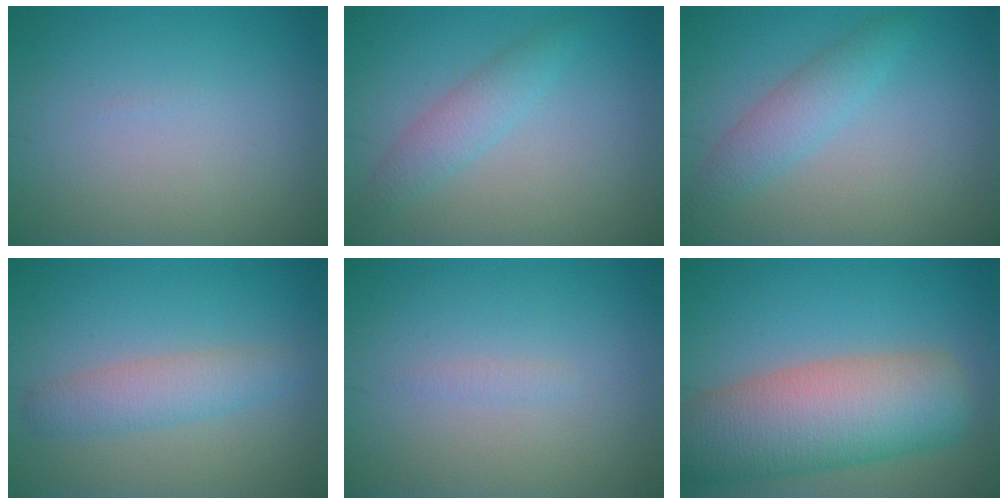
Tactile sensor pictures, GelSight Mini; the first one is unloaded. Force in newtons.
{"total": 2.4, "press": 2.4, "slide": 0.1}
{"total": 2.8, "press": 2.8, "slide": 0.1}
{"total": 3.0, "press": 3.0, "slide": 0.1}
{"total": 0.6, "press": 0.6, "slide": 0.1}
{"total": 10.5, "press": 10.5, "slide": 0.8}